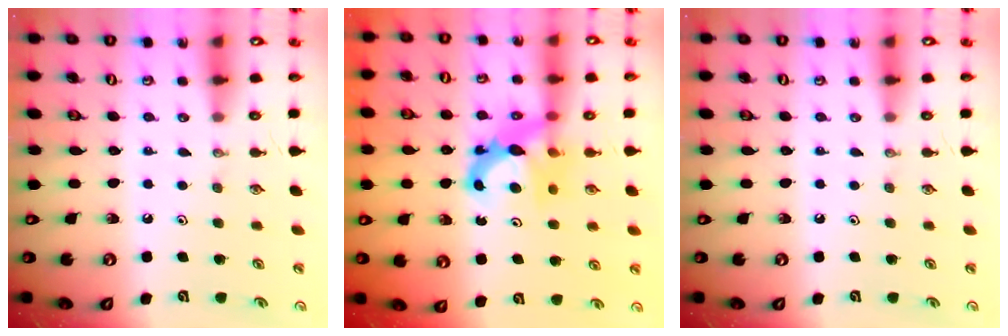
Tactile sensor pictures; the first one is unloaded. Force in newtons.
{"total": 7.5, "press": 7.5, "slide": 0.4}
{"total": 0.0}